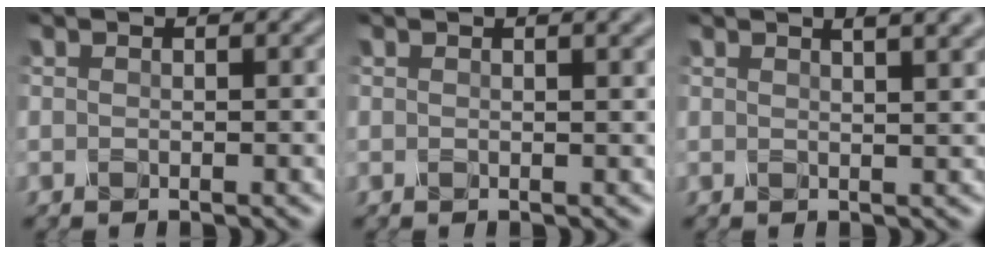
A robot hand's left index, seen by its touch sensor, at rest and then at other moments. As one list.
[{"total": 2.1, "force": [1.2, 0.7, 1.5], "torque": [-0.010, 0.003, 0.015]}, {"total": 4.7, "force": [2.7, 1.9, 3.3], "torque": [-0.011, 0.027, 0.002]}]